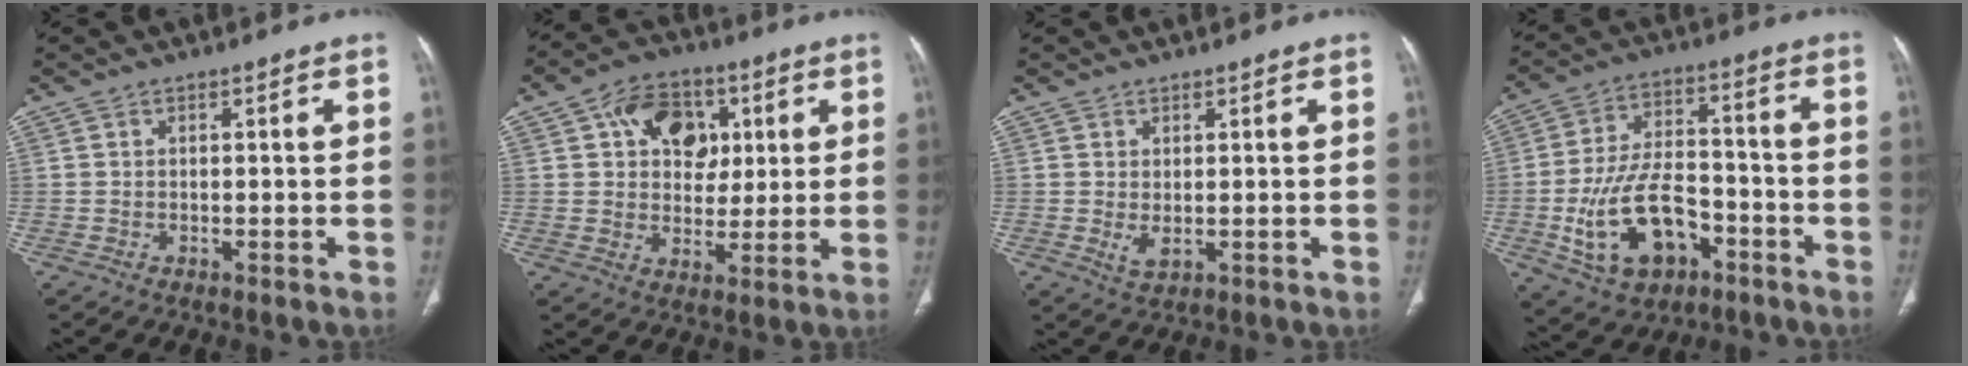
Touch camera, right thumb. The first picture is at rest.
{"total": 12.2, "force": [3.9, 9.0, 7.1], "torque": [-0.063, -0.002, 0.059]}
{"total": 2.3, "force": [0.1, 1.2, 1.9], "torque": [-0.035, -0.007, 0.009]}
{"total": 16.4, "force": [-6.2, 9.9, 11.5], "torque": [-0.193, 0.039, -0.096]}